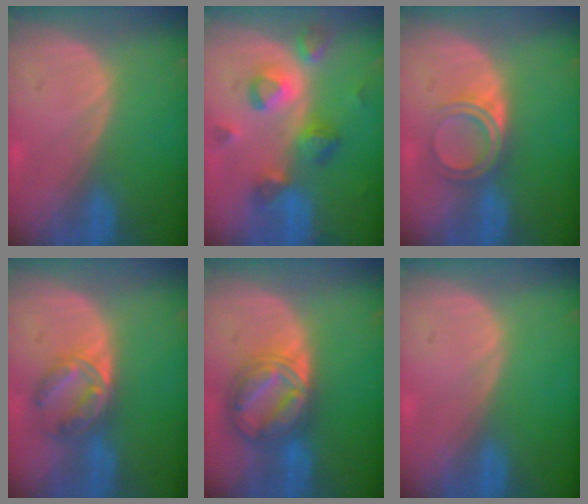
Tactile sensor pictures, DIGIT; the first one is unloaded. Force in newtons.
{"total": 8.1, "press": 7.7, "slide": 2.7}
{"total": 4.8, "press": 4.2, "slide": 2.4}
{"total": 6.3, "press": 5.7, "slide": 2.7}
{"total": 8.2, "press": 8.2, "slide": 0.6}
{"total": 0.0}